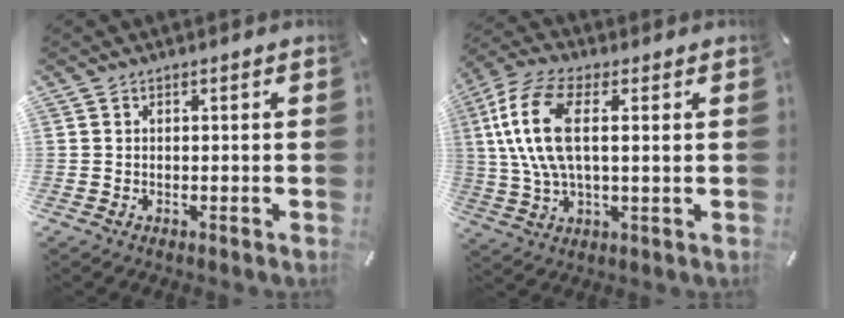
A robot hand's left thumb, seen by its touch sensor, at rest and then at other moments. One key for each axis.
{"total": 13.1, "fx": 2.9, "fy": 5.2, "fz": 11.6, "tx": -0.266, "ty": -0.010, "tz": 0.045}